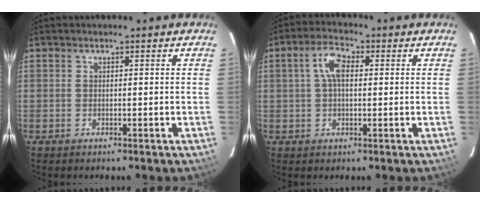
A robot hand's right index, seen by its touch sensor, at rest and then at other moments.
{"total": 5.4, "force": [1.0, 2.8, 4.5], "torque": [-0.087, 0.016, 0.018]}